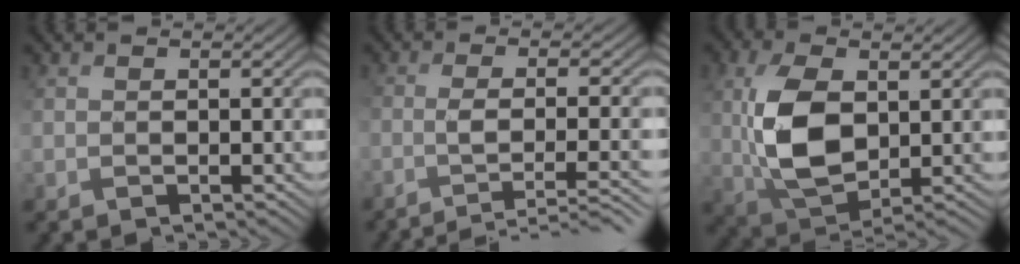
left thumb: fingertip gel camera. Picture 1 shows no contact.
{"total": 7.1, "force": [-3.3, 1.9, 6.0], "torque": [-0.088, -0.007, -0.047]}
{"total": 9.3, "force": [1.0, 5.0, 7.8], "torque": [-0.179, -0.001, 0.022]}